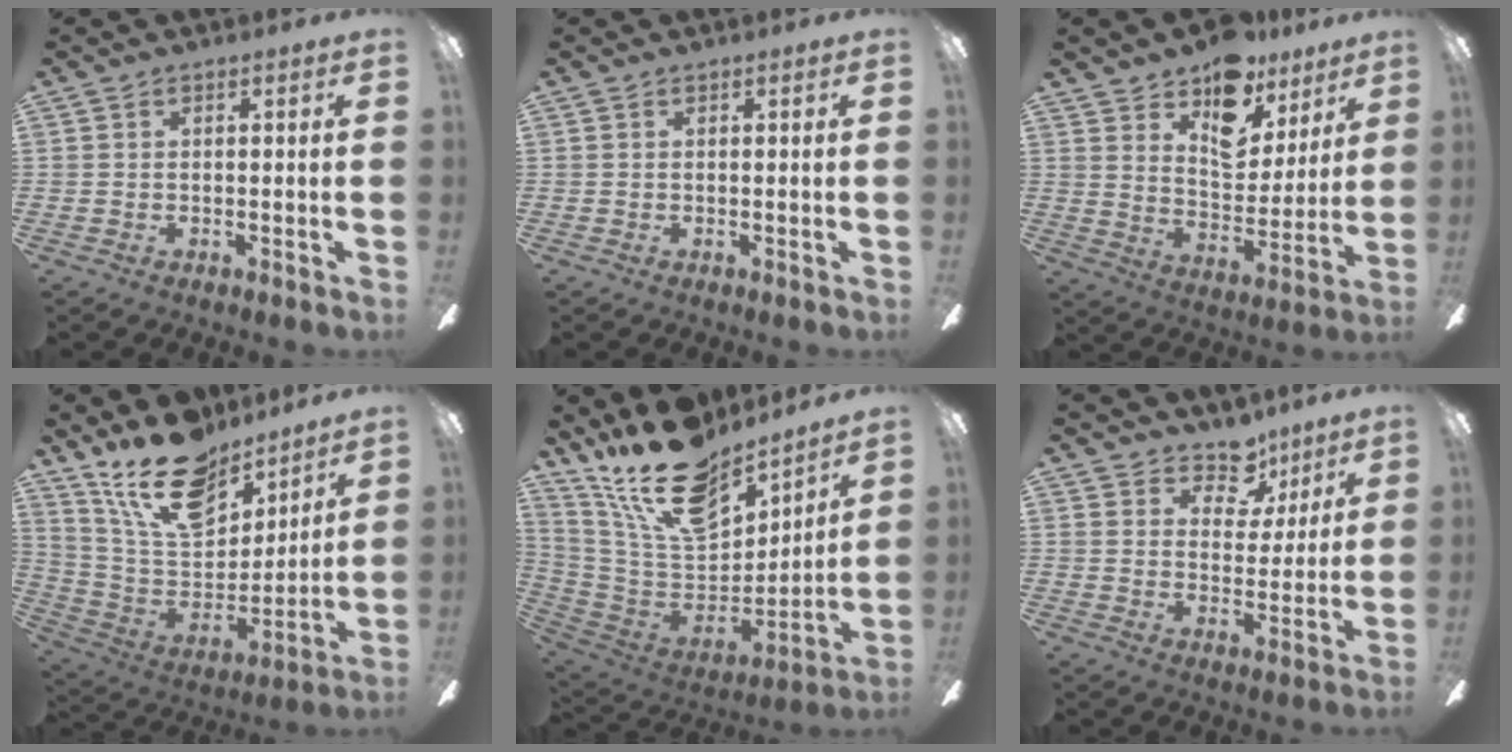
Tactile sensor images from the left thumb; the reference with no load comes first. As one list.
[{"total": 0.0}, {"total": 15.2, "force": [11.0, 8.4, 6.2], "torque": [-0.094, -0.074, 0.203]}, {"total": 19.2, "force": [14.2, 9.2, 8.9], "torque": [-0.167, -0.088, 0.259]}, {"total": 21.0, "force": [15.7, 8.8, 10.9], "torque": [-0.203, -0.102, 0.281]}, {"total": 8.8, "force": [6.5, 5.3, 2.7], "torque": [-0.041, -0.040, 0.120]}]